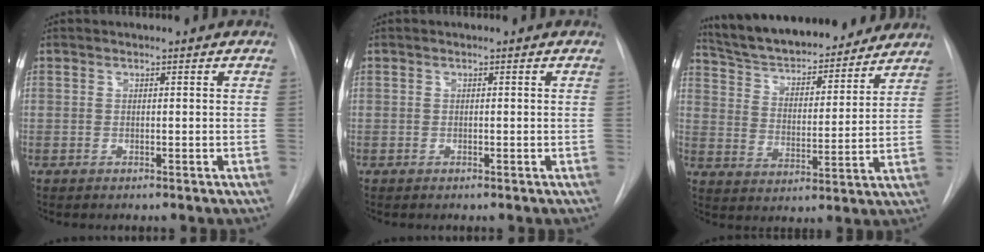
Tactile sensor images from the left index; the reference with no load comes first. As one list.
[{"total": 0.0}, {"total": 20.7, "force": [18.6, 5.4, 7.5], "torque": [-0.128, 0.008, 0.277]}]